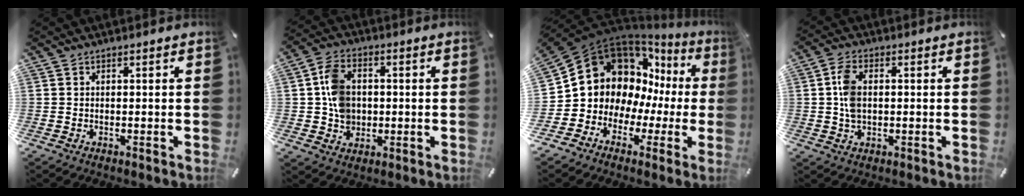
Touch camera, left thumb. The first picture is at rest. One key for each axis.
{"total": 8.7, "fx": 0.2, "fy": 7.4, "fz": 4.6, "tx": -0.099, "ty": 0.009, "tz": 0.006}
{"total": 13.4, "fx": 4.6, "fy": 11.7, "fz": 4.6, "tx": -0.086, "ty": -0.054, "tz": 0.099}
{"total": 5.9, "fx": 0.5, "fy": 3.7, "fz": 4.6, "tx": -0.098, "ty": 0.001, "tz": 0.005}